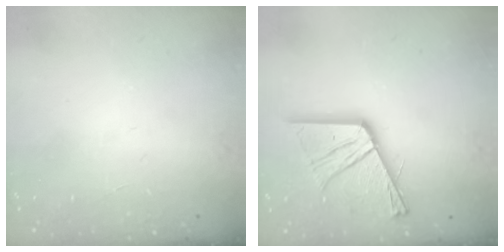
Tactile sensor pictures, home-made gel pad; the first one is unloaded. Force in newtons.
{"total": 17.3, "press": 17.2, "slide": 1.7}